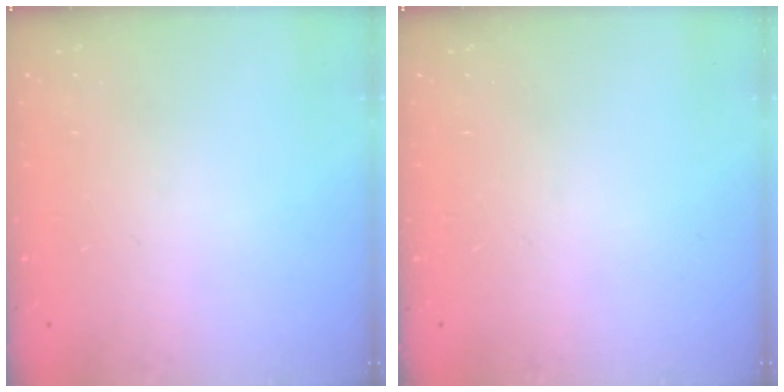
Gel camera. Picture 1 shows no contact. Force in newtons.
{"total": 0.0}